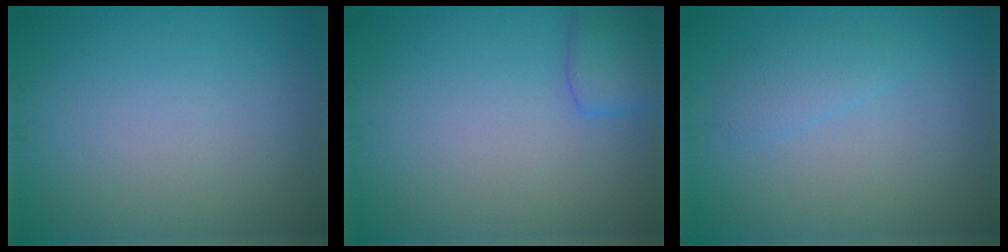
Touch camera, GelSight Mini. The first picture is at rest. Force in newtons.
{"total": 2.7, "press": 2.6, "slide": 0.2}
{"total": 1.6, "press": 1.6, "slide": 0.0}